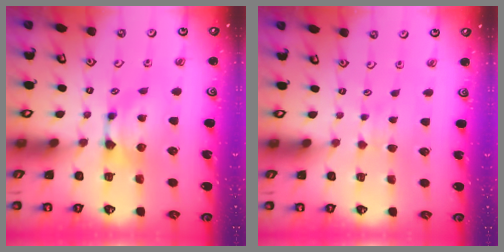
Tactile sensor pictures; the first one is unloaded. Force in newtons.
{"total": 2.8, "press": 2.7, "slide": 0.4}